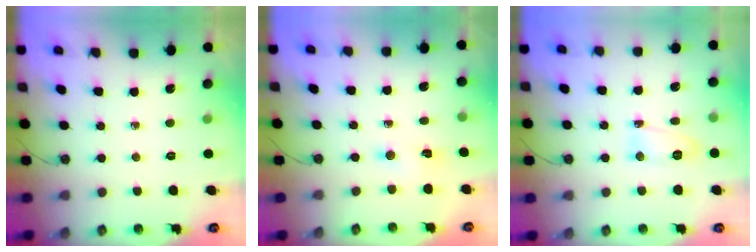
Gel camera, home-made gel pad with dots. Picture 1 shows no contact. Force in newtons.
{"total": 1.1, "press": 1.0, "slide": 0.4}
{"total": 6.3, "press": 6.3, "slide": 0.5}